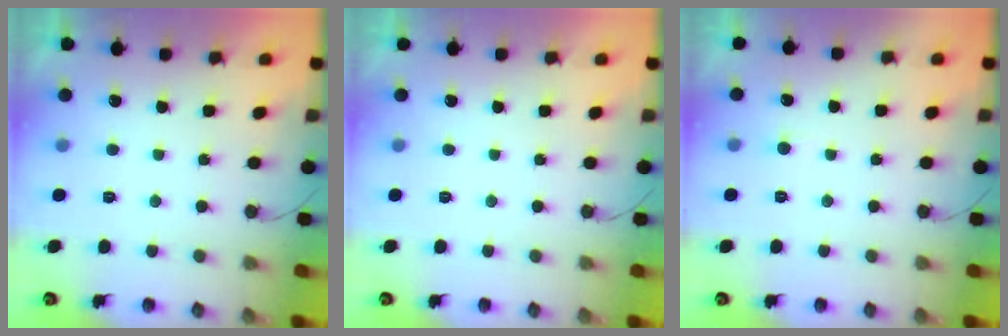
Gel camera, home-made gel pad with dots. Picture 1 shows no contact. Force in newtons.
{"total": 0.0}
{"total": 1.6, "press": 1.6, "slide": 0.1}